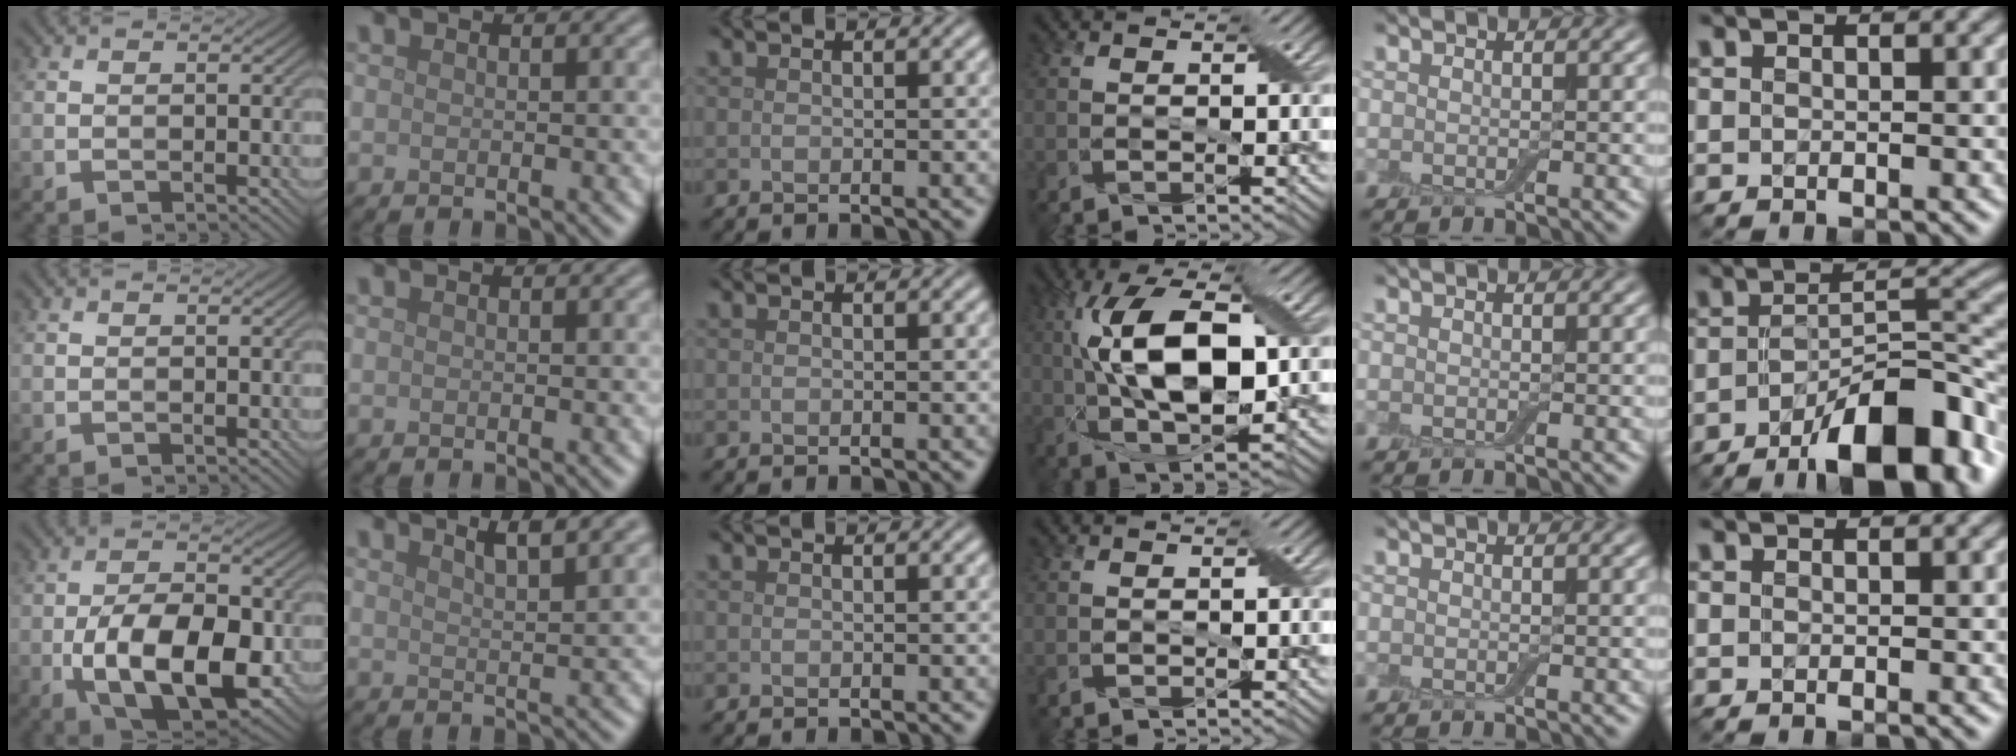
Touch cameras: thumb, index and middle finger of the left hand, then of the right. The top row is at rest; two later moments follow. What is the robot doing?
{"motion": "open", "object": "airpods case & airpods"}